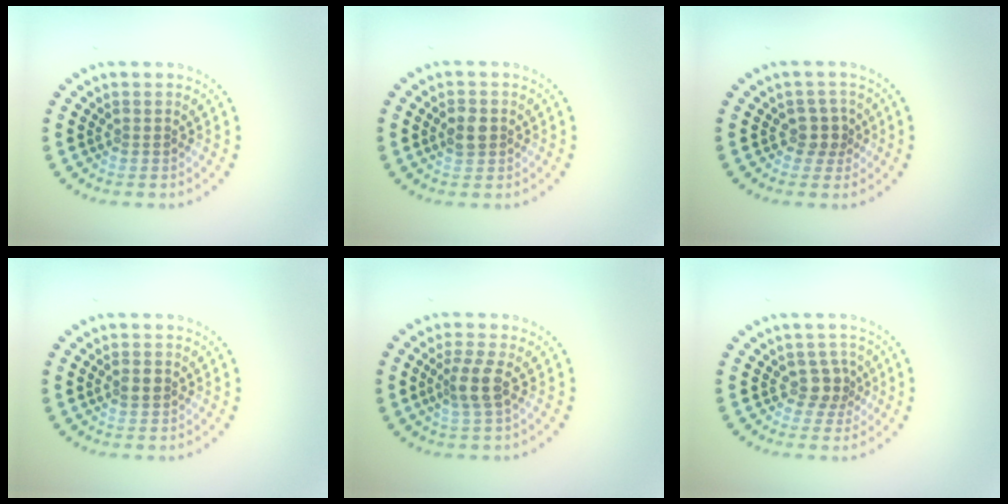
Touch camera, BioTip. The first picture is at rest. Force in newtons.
{"total": 1.9, "press": 1.8, "slide": 0.3}
{"total": 1.9, "press": 1.5, "slide": 1.1}
{"total": 1.5, "press": 1.5, "slide": 0.1}
{"total": 2.5, "press": 2.1, "slide": 1.3}
{"total": 2.1, "press": 1.6, "slide": 1.3}